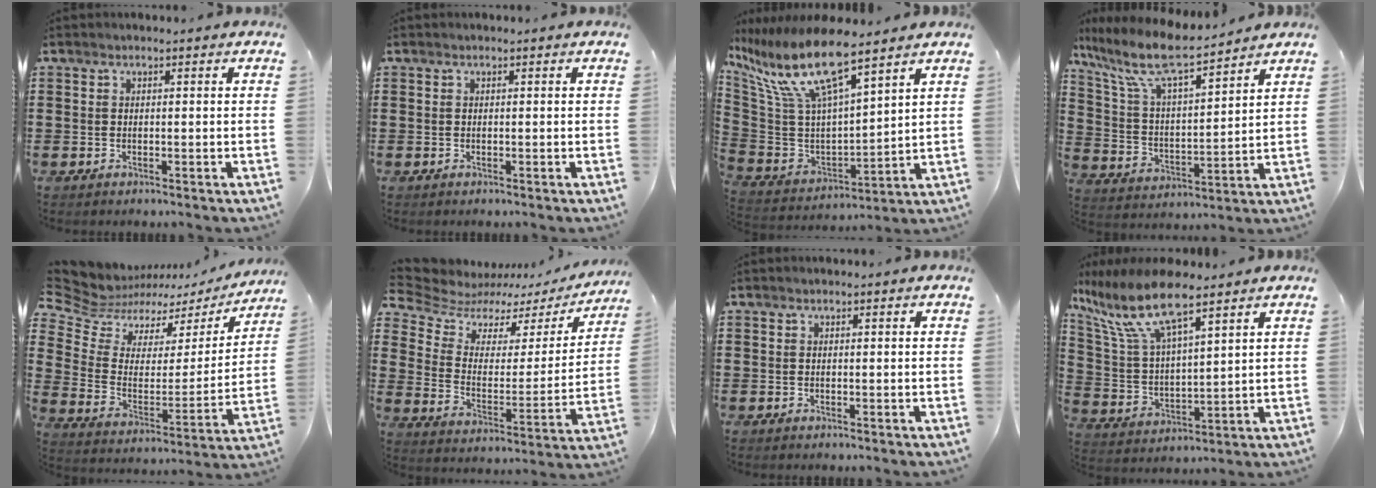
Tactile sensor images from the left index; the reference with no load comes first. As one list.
[{"total": 0.0}, {"total": 13.3, "force": [8.4, 3.1, 9.8], "torque": [-0.232, -0.052, 0.140]}, {"total": 9.9, "force": [7.8, 1.5, 5.8], "torque": [-0.146, -0.041, 0.132]}, {"total": 6.0, "force": [5.0, 3.2, 0.5], "torque": [-0.051, -0.036, 0.089]}, {"total": 5.9, "force": [4.8, 3.0, 1.6], "torque": [-0.065, -0.028, 0.082]}, {"total": 0.0}, {"total": 11.3, "force": [8.2, 2.7, 7.3], "torque": [-0.175, -0.029, 0.141]}]